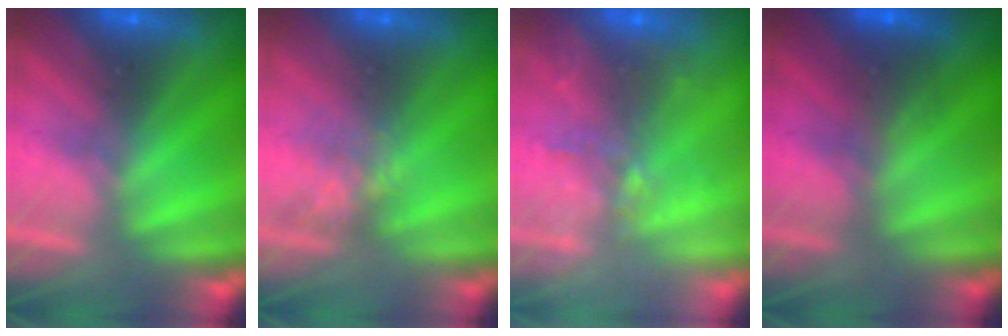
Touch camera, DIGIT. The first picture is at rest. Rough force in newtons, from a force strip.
{"total": 2.2}
{"total": 9.1}
{"total": 2.2}